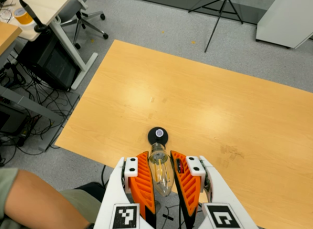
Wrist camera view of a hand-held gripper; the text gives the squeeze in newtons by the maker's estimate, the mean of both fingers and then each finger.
{"total": 19.6, "left": 21.2, "right": 18.0}